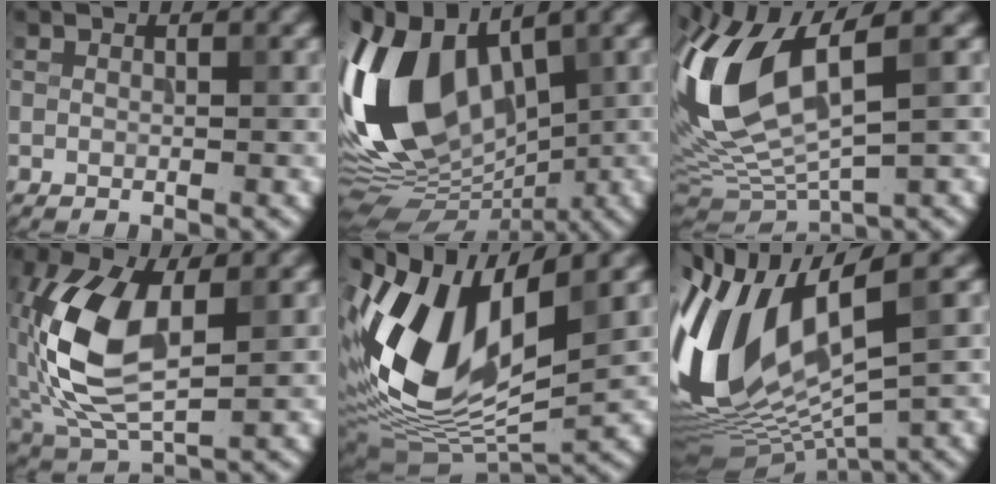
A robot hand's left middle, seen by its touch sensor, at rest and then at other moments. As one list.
[{"total": 15.2, "force": [1.9, 8.9, 12.2], "torque": [-0.260, 0.018, 0.017]}, {"total": 13.2, "force": [2.7, 5.1, 11.9], "torque": [-0.268, 0.007, 0.063]}, {"total": 9.9, "force": [0.5, 5.2, 8.4], "torque": [-0.197, 0.001, 0.011]}, {"total": 13.5, "force": [2.7, 6.9, 11.3], "torque": [-0.238, -0.008, 0.050]}, {"total": 13.9, "force": [1.8, 6.1, 12.4], "torque": [-0.273, -0.008, 0.049]}]